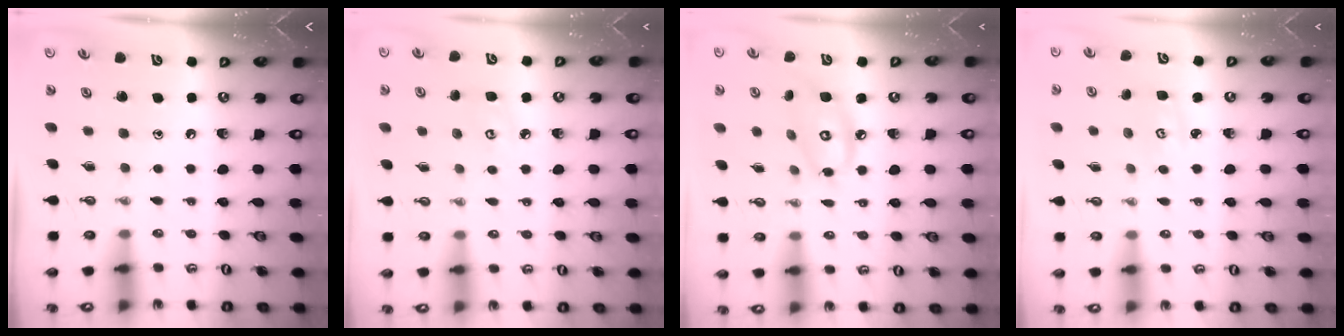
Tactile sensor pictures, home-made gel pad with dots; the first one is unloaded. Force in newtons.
{"total": 5.1, "press": 5.1, "slide": 0.5}
{"total": 9.9, "press": 9.9, "slide": 0.7}
{"total": 2.9, "press": 2.9, "slide": 0.2}